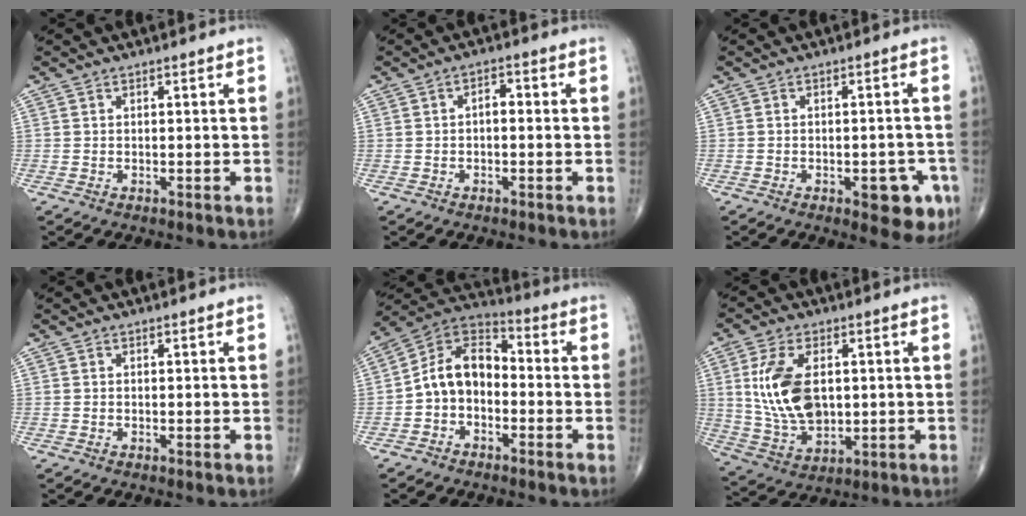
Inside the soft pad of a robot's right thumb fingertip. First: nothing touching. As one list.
[{"total": 2.4, "force": [-0.2, 1.4, 2.0], "torque": [-0.023, 0.011, -0.010]}, {"total": 7.5, "force": [-3.1, 3.4, 5.9], "torque": [-0.047, 0.009, -0.031]}, {"total": 0.0}, {"total": 10.6, "force": [-2.2, 7.5, 7.1], "torque": [-0.107, 0.048, -0.056]}, {"total": 13.7, "force": [2.0, 8.0, 10.9], "torque": [-0.206, -0.010, 0.048]}]